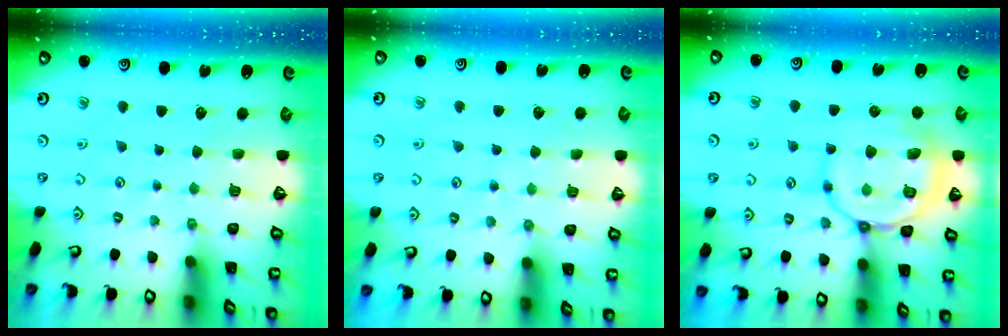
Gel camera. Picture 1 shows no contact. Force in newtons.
{"total": 5.1, "press": 5.1, "slide": 0.6}
{"total": 15.2, "press": 15.1, "slide": 1.4}